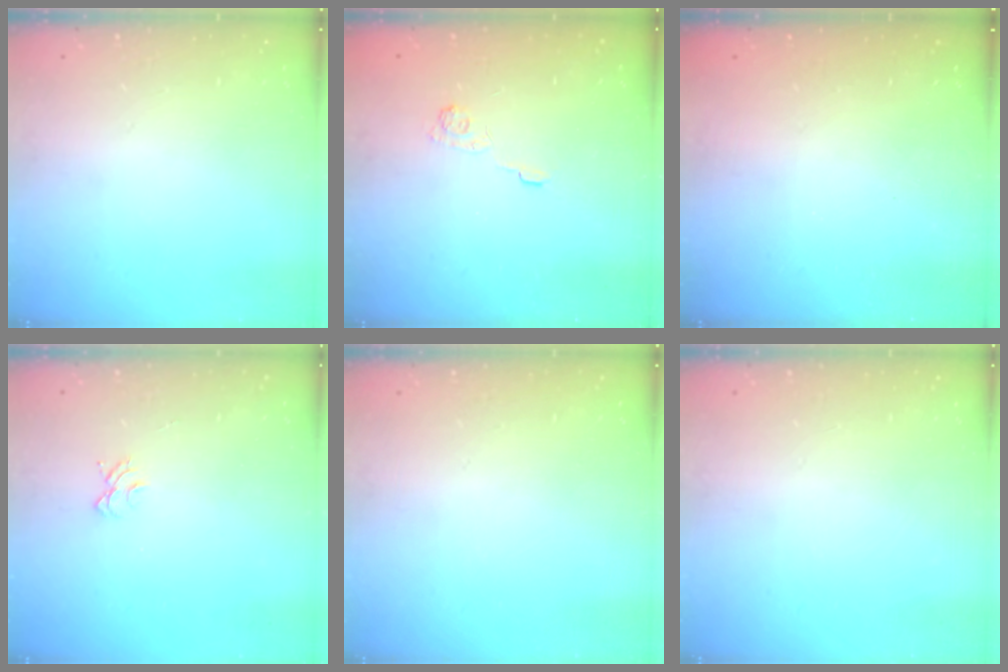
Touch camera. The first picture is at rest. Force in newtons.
{"total": 3.8, "press": 3.5, "slide": 1.5}
{"total": 2.3, "press": 2.1, "slide": 1.0}
{"total": 5.1, "press": 5.1, "slide": 0.4}
{"total": 0.0}
{"total": 0.0}